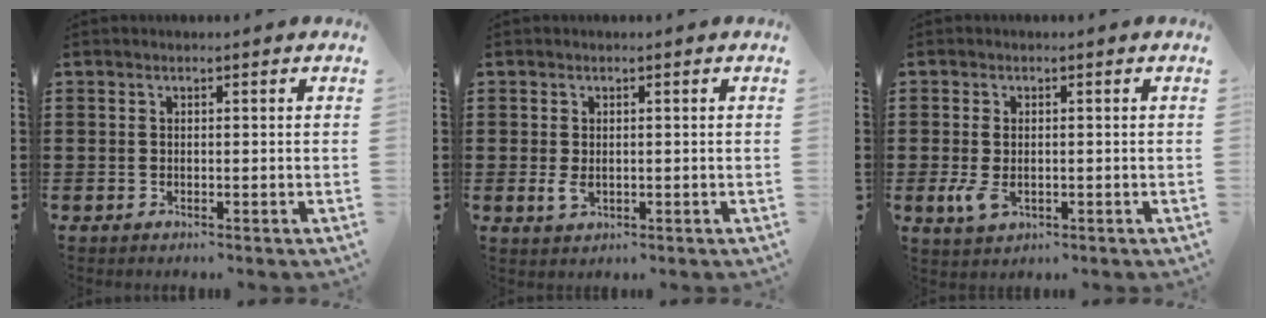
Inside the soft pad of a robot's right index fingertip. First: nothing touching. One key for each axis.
{"total": 1.9, "fx": -0.2, "fy": 1.1, "fz": 1.5, "tx": -0.030, "ty": 0.001, "tz": -0.003}
{"total": 3.5, "fx": -0.6, "fy": 2.0, "fz": 2.8, "tx": -0.075, "ty": -0.007, "tz": -0.016}